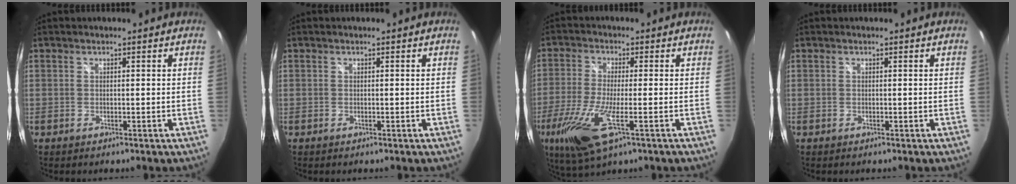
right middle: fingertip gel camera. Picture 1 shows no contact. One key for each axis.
{"total": 0.0}
{"total": 13.1, "fx": -5.6, "fy": 3.3, "fz": 11.3, "tx": -0.251, "ty": -0.043, "tz": -0.105}
{"total": 0.0}